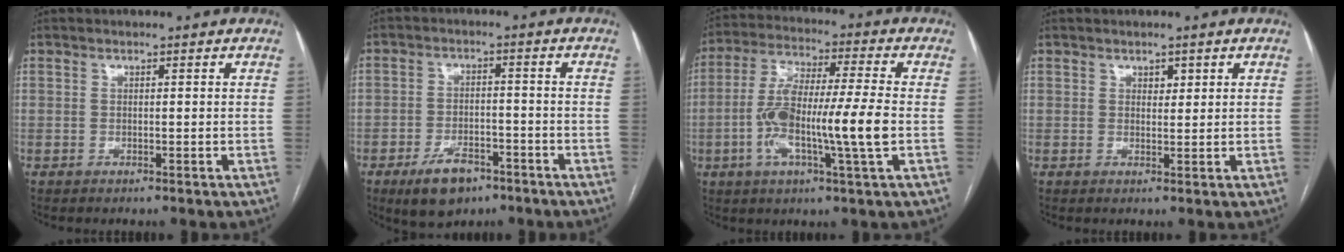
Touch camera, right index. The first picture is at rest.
{"total": 7.5, "force": [-4.8, 3.8, 4.2], "torque": [-0.078, -0.001, -0.074]}
{"total": 14.3, "force": [-2.7, 0.6, 14.0], "torque": [-0.270, 0.004, -0.055]}
{"total": 1.3, "force": [0.7, 0.8, 0.7], "torque": [-0.009, -0.001, 0.011]}